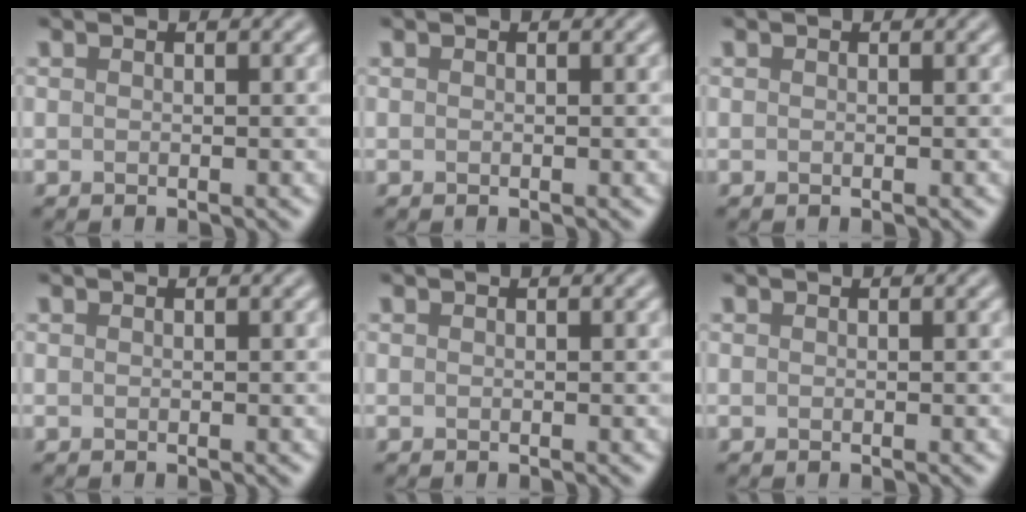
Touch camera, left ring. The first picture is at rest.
{"total": 0.0}
{"total": 0.0}
{"total": 0.0}
{"total": 0.0}
{"total": 0.0}